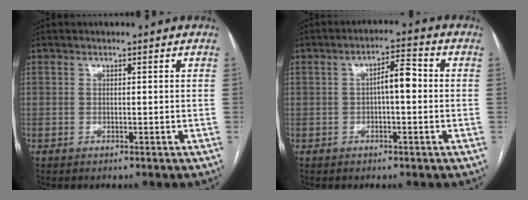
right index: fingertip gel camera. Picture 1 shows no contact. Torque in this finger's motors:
{"motor_torque": [0.82, 0.08, 0.35, 0.08]}